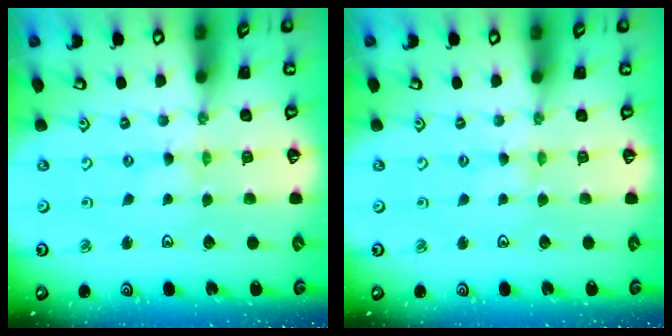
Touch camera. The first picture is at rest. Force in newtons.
{"total": 2.6, "press": 2.5, "slide": 0.4}